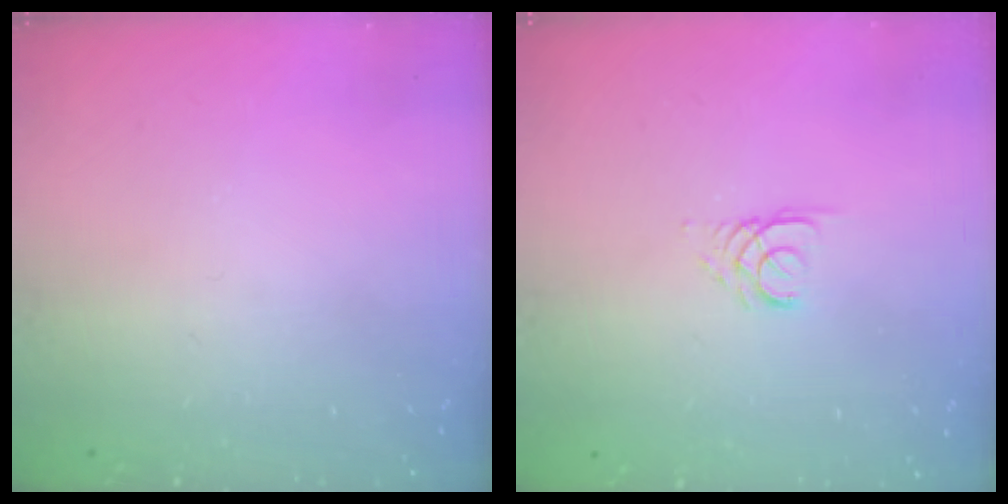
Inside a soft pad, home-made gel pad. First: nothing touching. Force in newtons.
{"total": 2.6, "press": 2.6, "slide": 0.3}